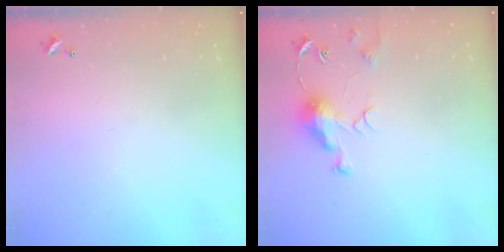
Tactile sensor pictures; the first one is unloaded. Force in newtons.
{"total": 7.0, "press": 7.0, "slide": 0.7}